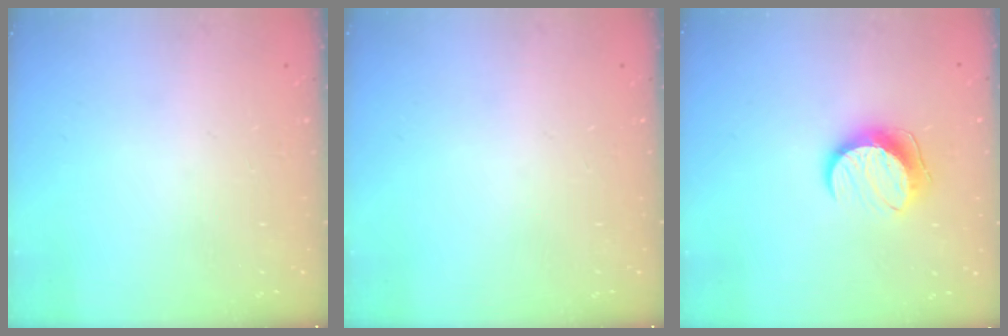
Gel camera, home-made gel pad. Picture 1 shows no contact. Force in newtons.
{"total": 0.0}
{"total": 10.0, "press": 10.0, "slide": 0.4}